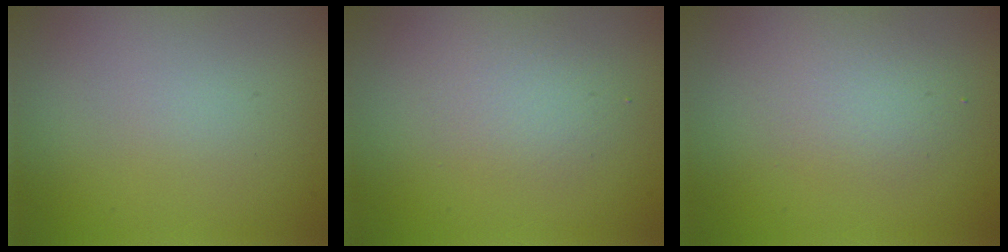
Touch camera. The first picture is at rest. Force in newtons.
{"total": 2.0, "press": 2.0, "slide": 0.1}
{"total": 2.2, "press": 2.2, "slide": 0.1}